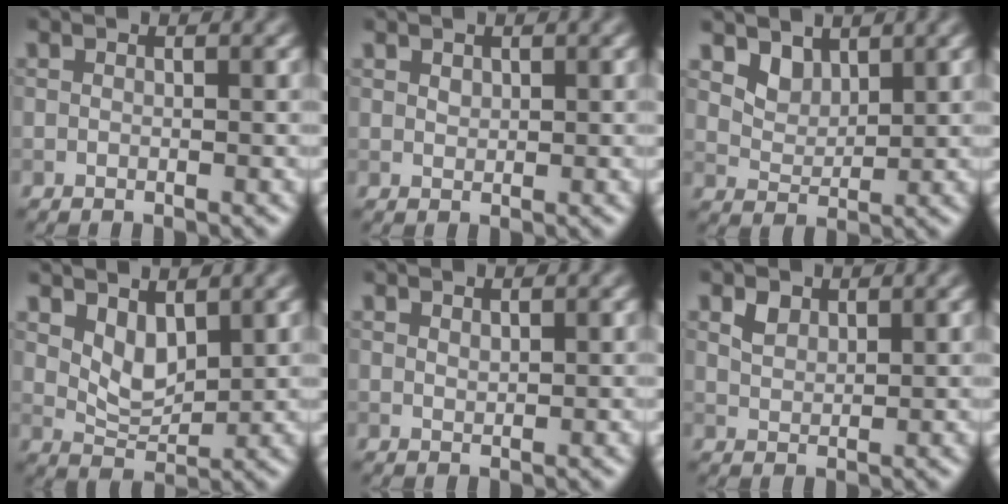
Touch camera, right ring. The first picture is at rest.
{"total": 0.8, "force": [0.5, 0.5, 0.3], "torque": [-0.006, 0.000, 0.013]}
{"total": 2.4, "force": [1.6, 1.5, 0.9], "torque": [-0.024, -0.009, 0.033]}
{"total": 3.2, "force": [1.7, 1.7, 2.2], "torque": [-0.047, -0.008, 0.035]}
{"total": 0.8, "force": [0.7, 0.2, 0.2], "torque": [-0.006, 0.000, 0.016]}
{"total": 1.6, "force": [1.1, 1.0, 0.7], "torque": [-0.016, 0.001, 0.025]}